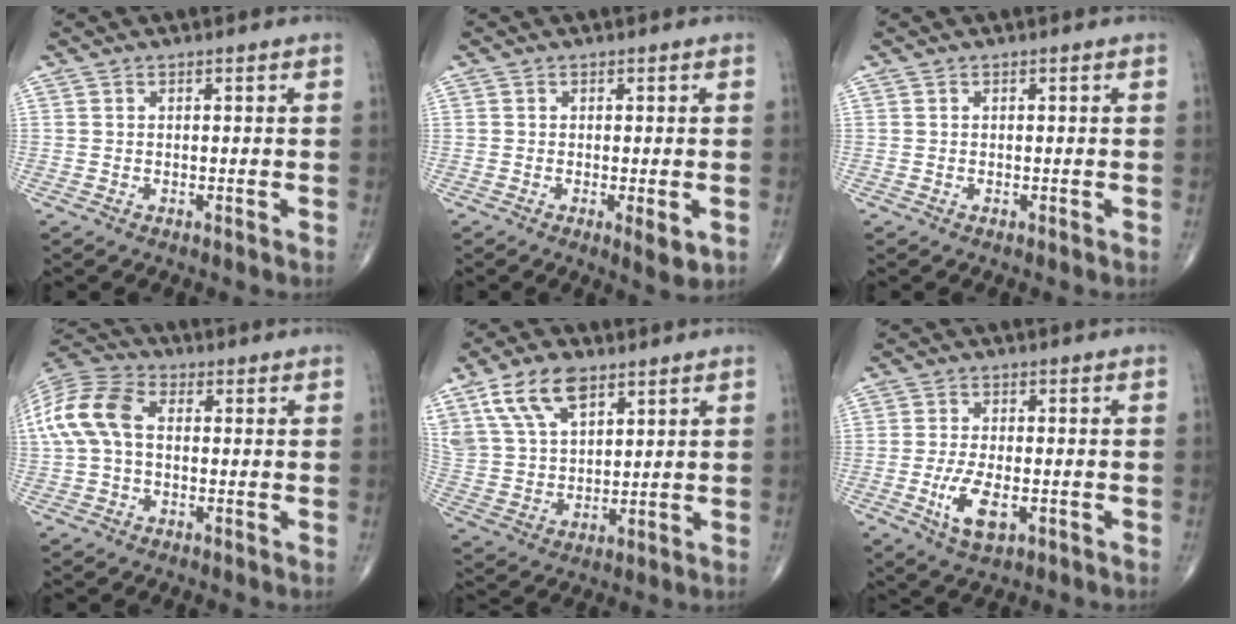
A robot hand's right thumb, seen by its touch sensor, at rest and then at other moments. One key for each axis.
{"total": 3.5, "fx": -1.0, "fy": 1.0, "fz": 3.2, "tx": -0.049, "ty": -0.010, "tz": -0.013}
{"total": 0.0}
{"total": 11.6, "fx": 0.7, "fy": 7.5, "fz": 8.9, "tx": -0.194, "ty": 0.031, "tz": 0.005}
{"total": 12.1, "fx": 7.1, "fy": 6.4, "fz": 7.5, "tx": -0.130, "ty": -0.018, "tz": 0.145}
{"total": 6.7, "fx": -2.2, "fy": 3.0, "fz": 5.7, "tx": -0.111, "ty": -0.001, "tz": -0.034}